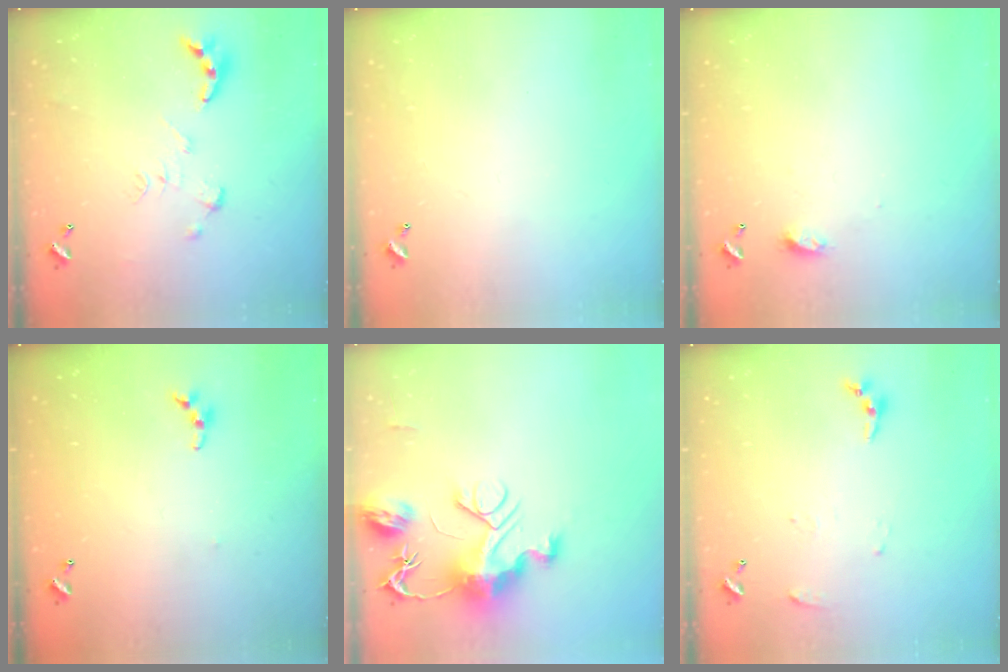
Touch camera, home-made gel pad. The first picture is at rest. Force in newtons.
{"total": 0.0}
{"total": 4.0, "press": 4.0, "slide": 0.5}
{"total": 4.9, "press": 4.8, "slide": 0.2}
{"total": 13.2, "press": 13.2, "slide": 1.1}
{"total": 4.3, "press": 4.3, "slide": 0.5}